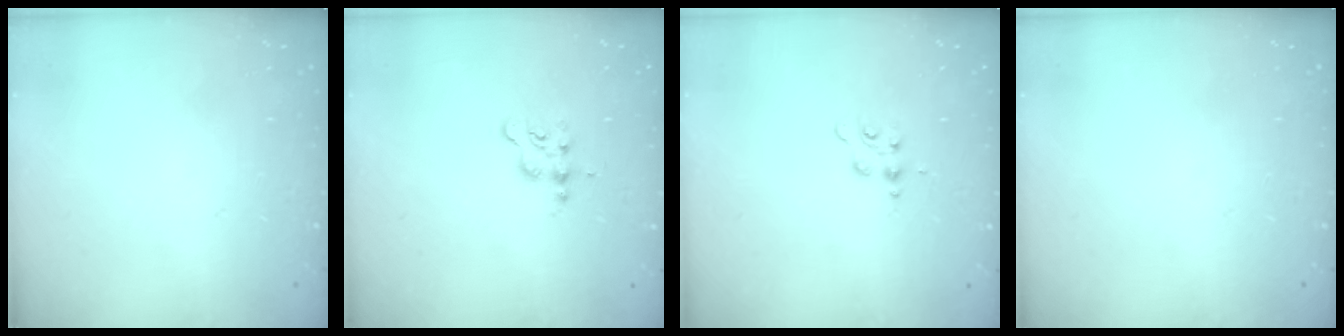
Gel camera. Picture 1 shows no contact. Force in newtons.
{"total": 2.7, "press": 2.7, "slide": 0.3}
{"total": 5.7, "press": 5.7, "slide": 0.1}
{"total": 0.0}